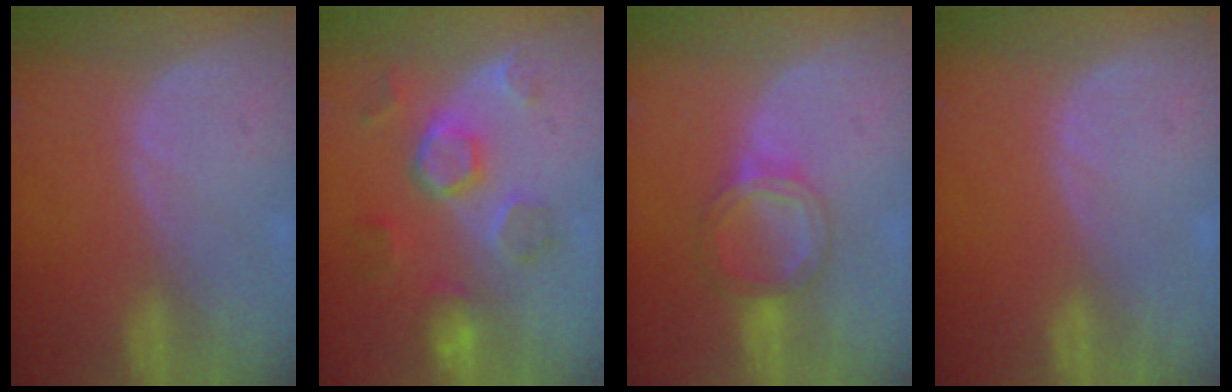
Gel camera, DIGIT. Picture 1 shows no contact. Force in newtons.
{"total": 8.7, "press": 7.9, "slide": 3.7}
{"total": 5.5, "press": 5.2, "slide": 1.8}
{"total": 0.0}